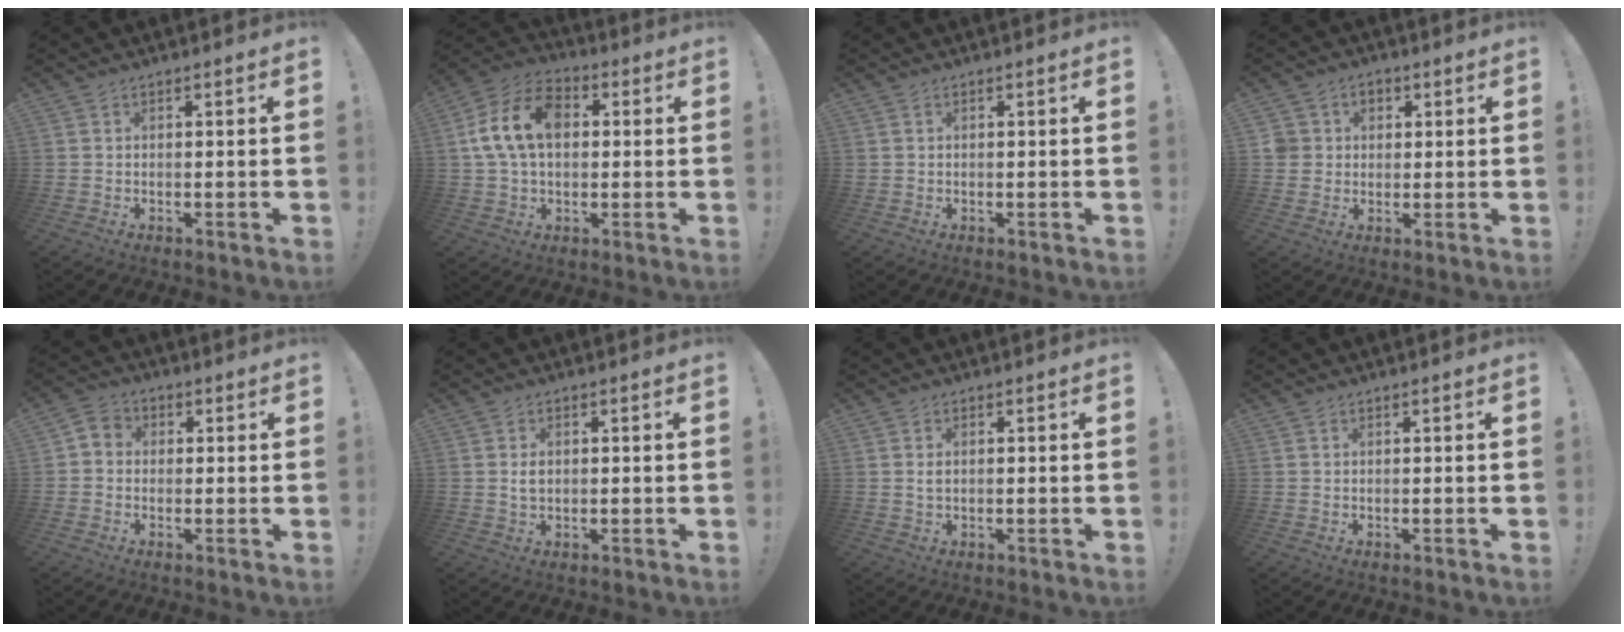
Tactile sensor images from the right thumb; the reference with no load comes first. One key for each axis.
{"total": 15.2, "fx": 2.4, "fy": 10.2, "fz": 11.1, "tx": -0.211, "ty": 0.013, "tz": 0.045}
{"total": 0.0}
{"total": 5.4, "fx": 0.9, "fy": 5.2, "fz": 1.3, "tx": -0.018, "ty": 0.001, "tz": 0.018}
{"total": 4.1, "fx": -1.3, "fy": 3.5, "fz": 1.8, "tx": -0.035, "ty": 0.019, "tz": -0.019}
{"total": 2.1, "fx": 0.4, "fy": 1.6, "fz": 1.4, "tx": -0.020, "ty": 0.003, "tz": 0.005}
{"total": 1.1, "fx": 0.2, "fy": 0.8, "fz": 0.7, "tx": -0.016, "ty": 0.004, "tz": 0.004}
{"total": 0.0}